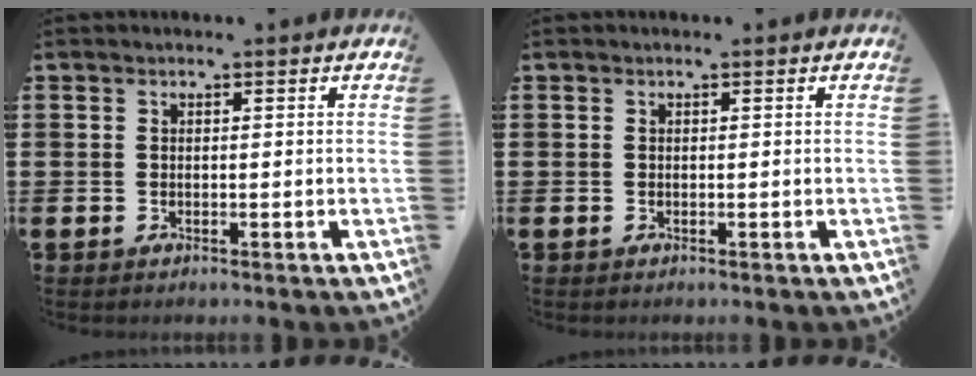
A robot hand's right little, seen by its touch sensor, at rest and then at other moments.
{"total": 0.0}